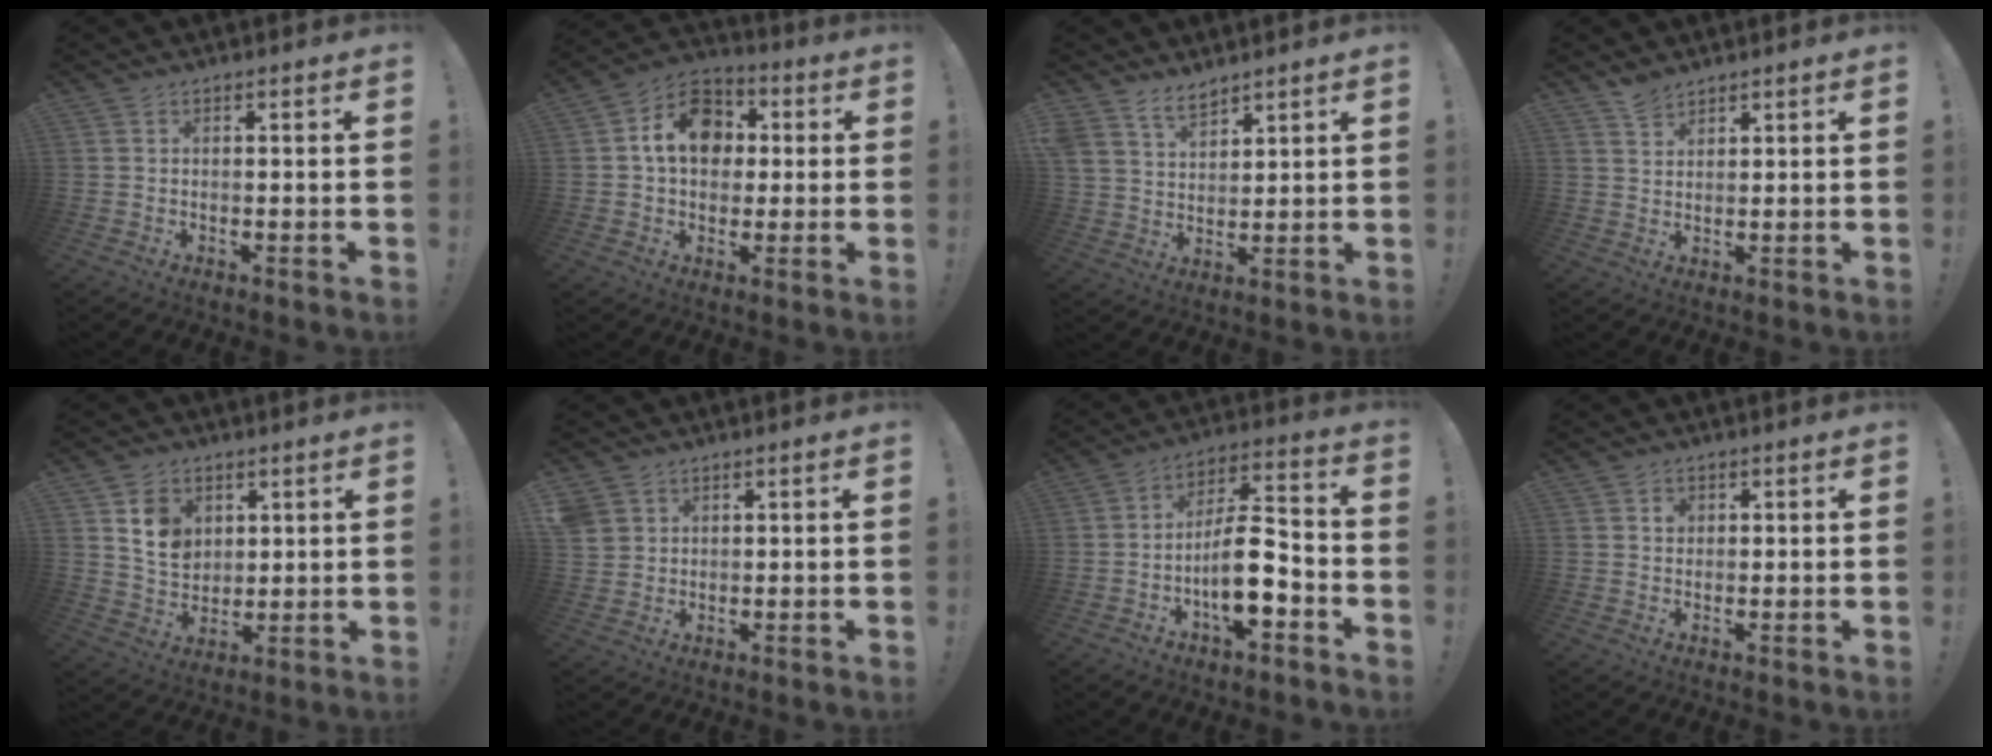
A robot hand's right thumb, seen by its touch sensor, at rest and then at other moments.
{"total": 13.7, "force": [2.4, 10.7, 8.1], "torque": [-0.115, 0.012, 0.051]}
{"total": 7.4, "force": [6.2, 3.6, 1.8], "torque": [-0.049, -0.035, 0.122]}
{"total": 3.5, "force": [3.1, 1.4, 0.9], "torque": [-0.012, -0.018, 0.060]}
{"total": 10.1, "force": [4.6, 7.9, 4.2], "torque": [-0.060, -0.017, 0.092]}
{"total": 4.2, "force": [2.5, 3.3, 0.8], "torque": [-0.013, -0.009, 0.049]}
{"total": 13.9, "force": [-4.7, 5.4, 12.0], "torque": [-0.204, 0.022, -0.080]}
{"total": 1.7, "force": [0.6, 1.5, 0.6], "torque": [0.009, -0.005, 0.005]}